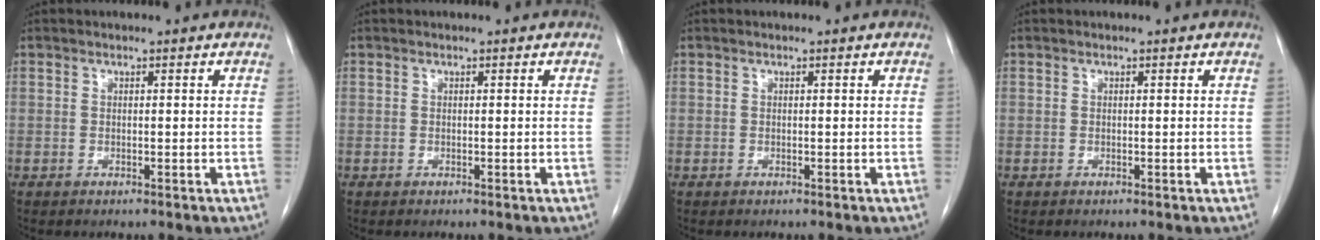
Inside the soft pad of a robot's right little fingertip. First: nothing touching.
{"total": 0.0}
{"total": 0.0}
{"total": 0.0}